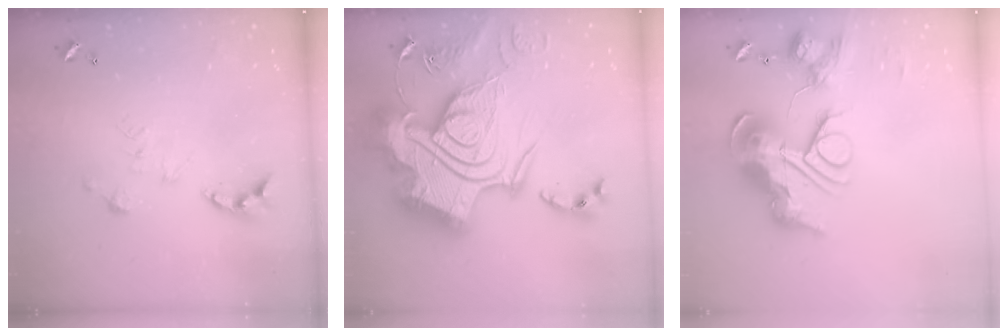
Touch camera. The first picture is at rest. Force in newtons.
{"total": 0.7, "press": 0.7, "slide": 0.1}
{"total": 0.7, "press": 0.7, "slide": 0.0}